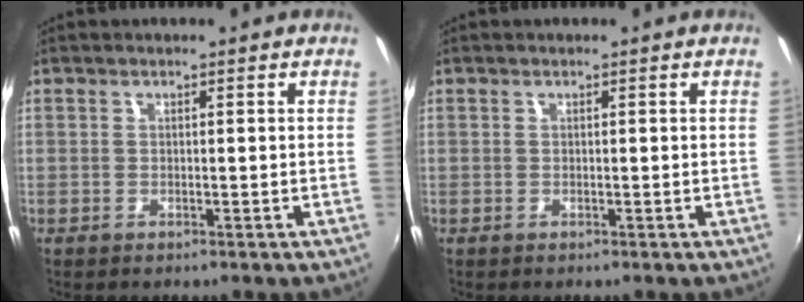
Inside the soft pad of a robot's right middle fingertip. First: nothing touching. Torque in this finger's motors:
{"motor_torque": [0.00, 0.00, 0.00, 0.00]}